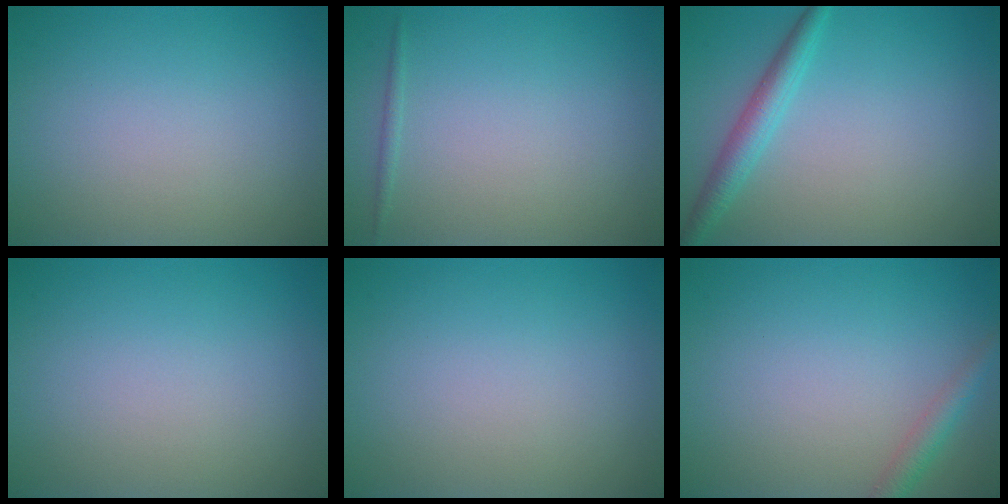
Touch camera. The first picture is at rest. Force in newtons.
{"total": 0.6, "press": 0.6, "slide": 0.0}
{"total": 2.6, "press": 2.6, "slide": 0.1}
{"total": 0.0}
{"total": 0.0}
{"total": 1.9, "press": 1.9, "slide": 0.1}